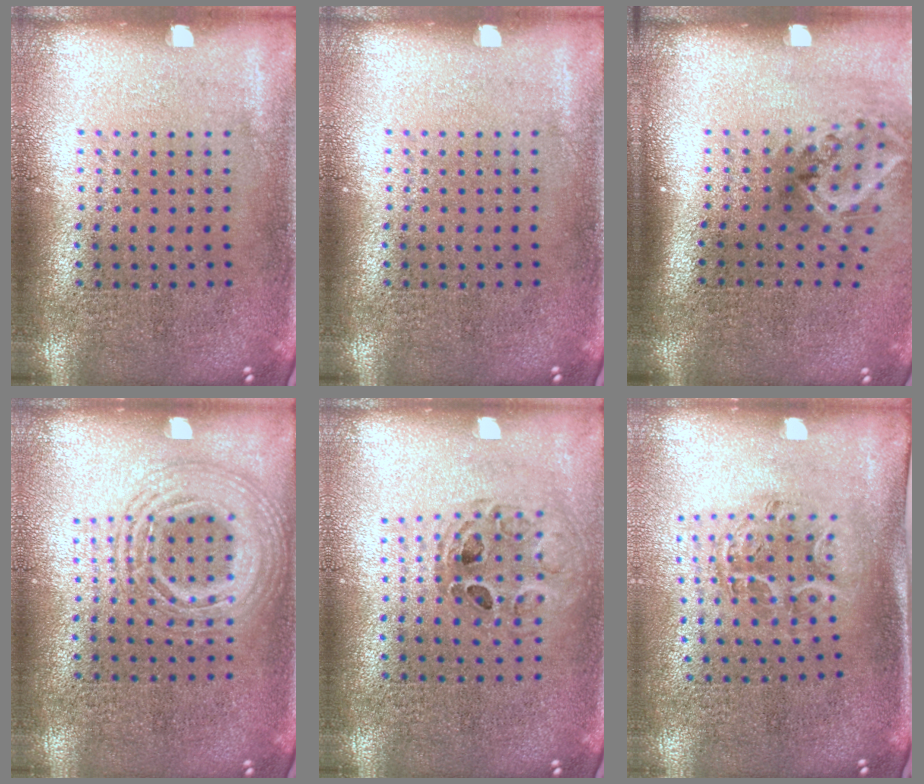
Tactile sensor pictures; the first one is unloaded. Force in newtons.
{"total": 0.0}
{"total": 2.1, "press": 1.3, "slide": 1.7}
{"total": 2.4, "press": 2.4, "slide": 0.2}
{"total": 0.5, "press": 0.4, "slide": 0.2}
{"total": 1.1, "press": 1.1, "slide": 0.1}